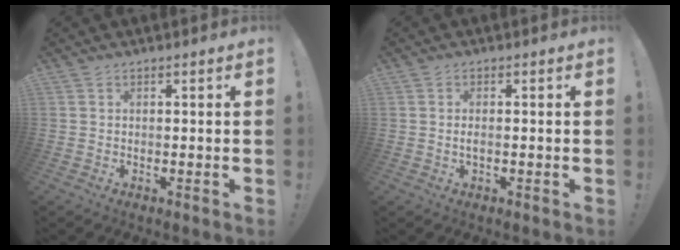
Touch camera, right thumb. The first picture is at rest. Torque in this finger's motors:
{"motor_torque": [-0.19, 0.12, 0.23, 0.13, 0.02]}